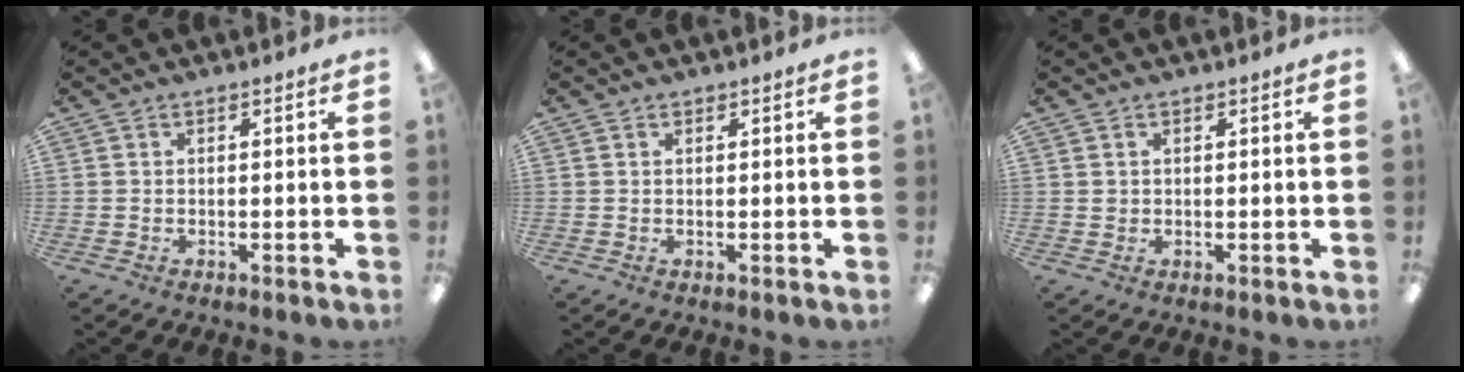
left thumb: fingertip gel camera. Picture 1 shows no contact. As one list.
[{"total": 0.6, "force": [0.5, 0.3, 0.1], "torque": [-0.002, 0.001, 0.009]}, {"total": 0.9, "force": [0.4, 0.8, 0.1], "torque": [-0.004, 0.003, 0.008]}]